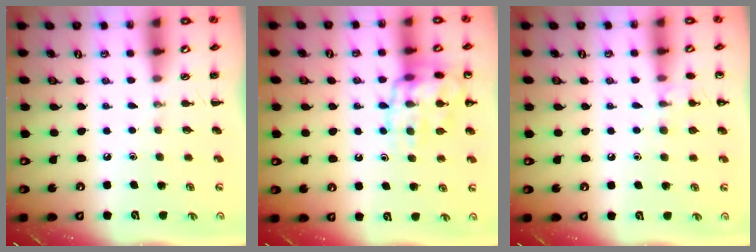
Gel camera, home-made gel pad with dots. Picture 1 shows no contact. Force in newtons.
{"total": 14.6, "press": 14.5, "slide": 1.3}
{"total": 7.0, "press": 6.7, "slide": 2.0}